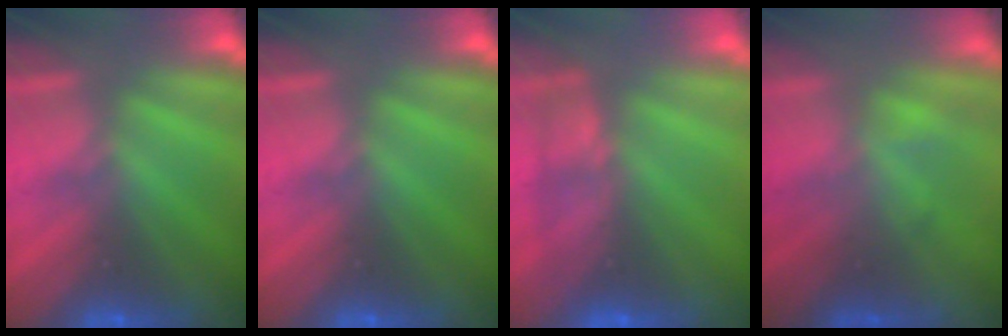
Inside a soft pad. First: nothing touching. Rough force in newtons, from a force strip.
{"total": 0.0}
{"total": 2.4}
{"total": 1.5}